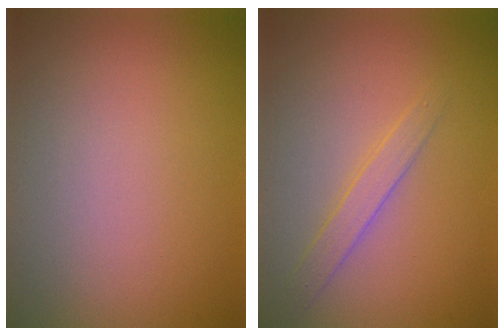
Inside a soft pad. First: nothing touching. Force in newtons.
{"total": 1.6, "press": 1.6, "slide": 0.1}